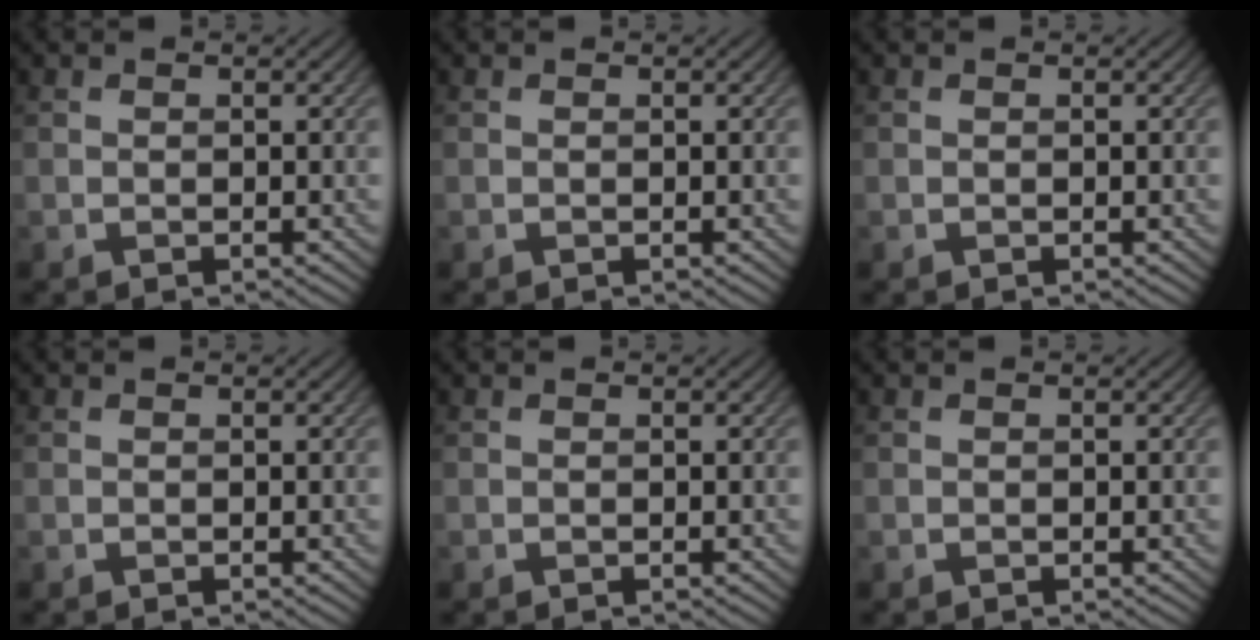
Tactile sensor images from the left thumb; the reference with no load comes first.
{"total": 0.0}
{"total": 0.0}
{"total": 0.0}
{"total": 0.0}
{"total": 0.0}